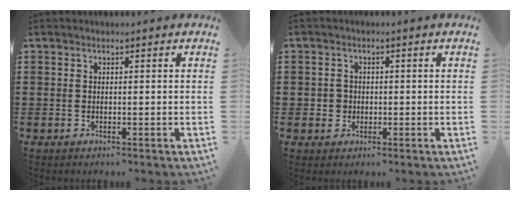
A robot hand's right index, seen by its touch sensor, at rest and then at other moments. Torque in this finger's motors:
{"motor_torque": [1.21, 0.93, -0.28, -0.21]}